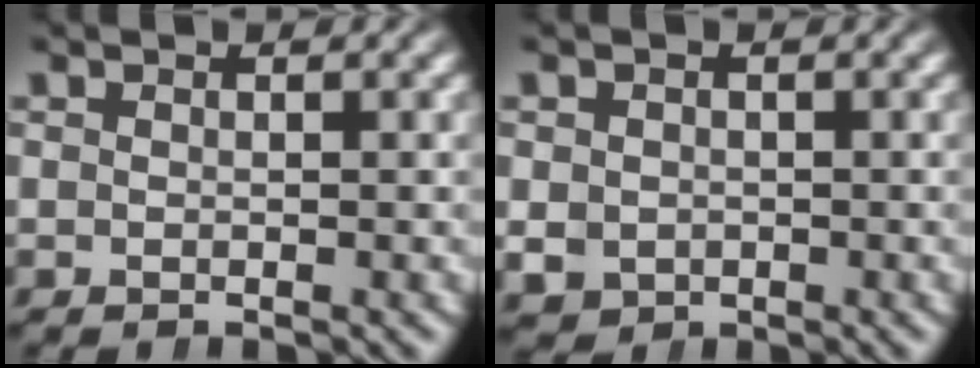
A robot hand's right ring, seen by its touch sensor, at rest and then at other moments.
{"total": 3.0, "force": [-0.7, 2.7, 1.1], "torque": [-0.030, -0.025, 0.005]}